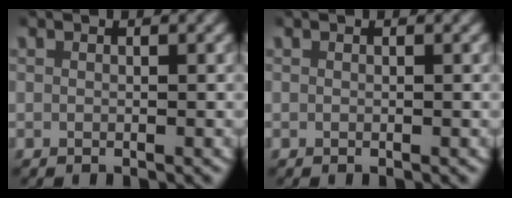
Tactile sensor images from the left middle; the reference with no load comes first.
{"total": 0.0}